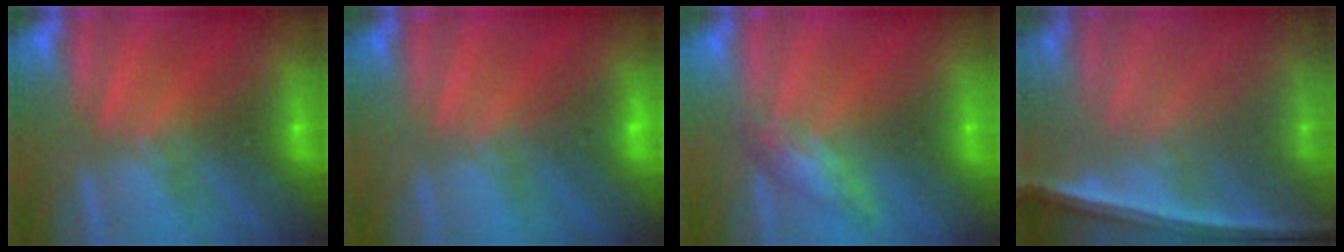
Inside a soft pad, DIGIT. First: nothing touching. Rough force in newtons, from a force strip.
{"total": 3.1}
{"total": 2.8}
{"total": 7.1}